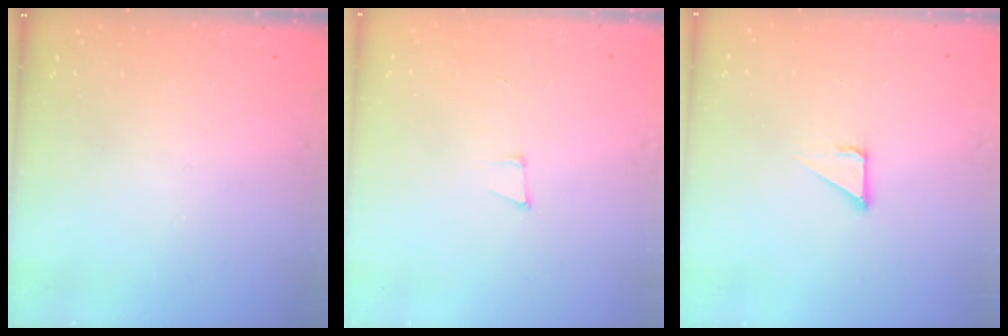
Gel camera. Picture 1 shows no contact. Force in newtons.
{"total": 5.0, "press": 4.2, "slide": 2.7}
{"total": 2.1, "press": 2.1, "slide": 0.0}